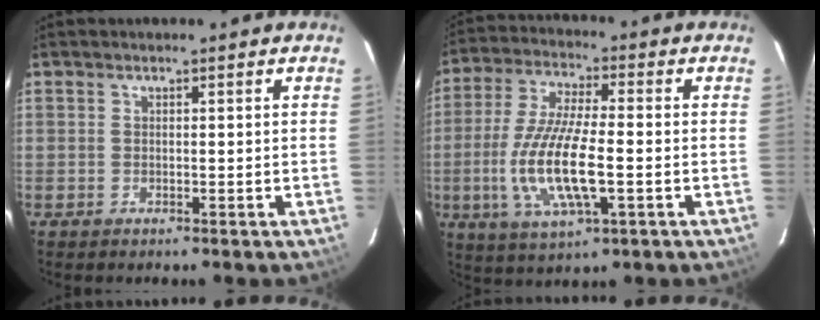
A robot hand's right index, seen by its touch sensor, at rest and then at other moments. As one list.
[{"total": 14.4, "force": [-3.1, 4.0, 13.5], "torque": [-0.281, -0.012, -0.057]}]